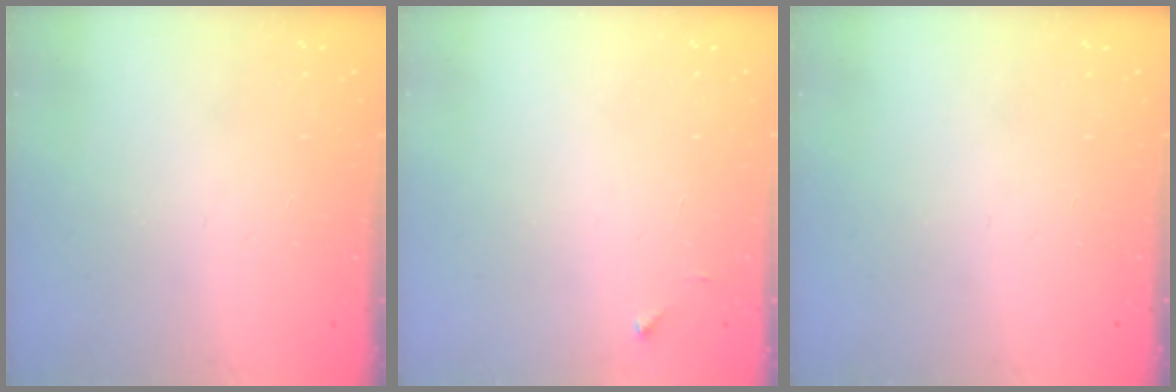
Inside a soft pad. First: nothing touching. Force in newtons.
{"total": 2.0, "press": 2.0, "slide": 0.2}
{"total": 0.0}